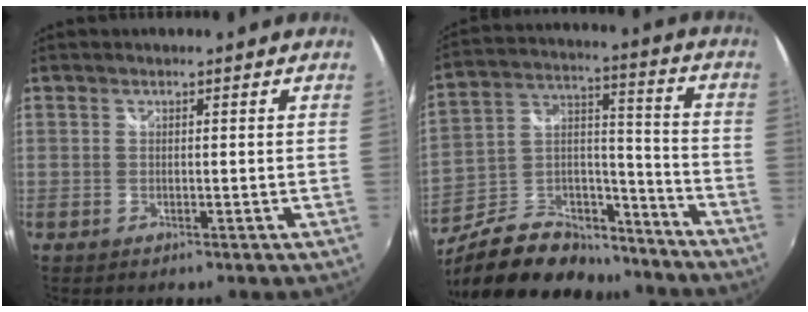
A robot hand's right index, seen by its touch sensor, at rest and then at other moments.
{"total": 22.4, "force": [-16.6, 11.0, 10.3], "torque": [-0.217, 0.040, -0.251]}